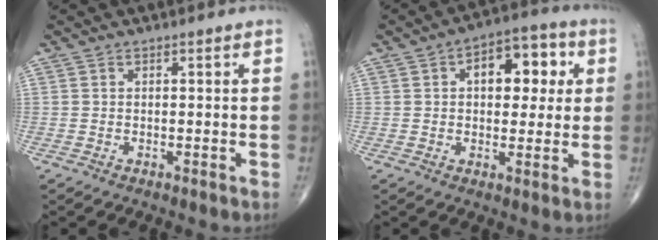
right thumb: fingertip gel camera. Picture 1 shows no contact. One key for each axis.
{"total": 11.5, "fx": 2.8, "fy": 6.7, "fz": 8.8, "tx": -0.079, "ty": 0.017, "tz": 0.034}